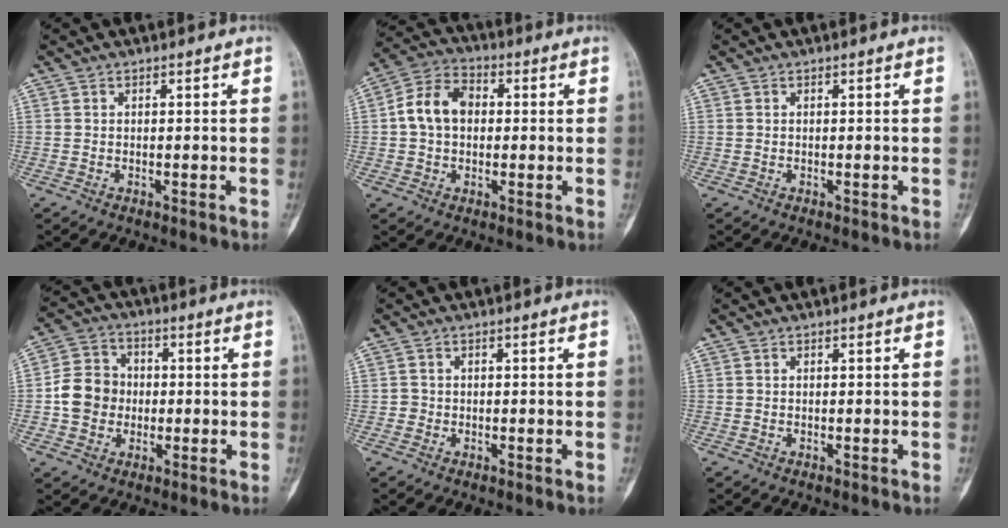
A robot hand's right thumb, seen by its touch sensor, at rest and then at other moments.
{"total": 9.3, "force": [0.6, 6.9, 6.3], "torque": [-0.109, 0.028, 0.003]}
{"total": 0.0}
{"total": 8.9, "force": [-0.9, 7.9, 4.0], "torque": [-0.049, 0.021, -0.024]}
{"total": 1.1, "force": [-0.3, 1.0, 0.1], "torque": [0.006, 0.006, -0.008]}
{"total": 0.0}